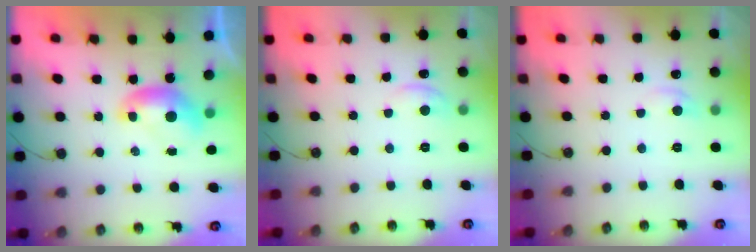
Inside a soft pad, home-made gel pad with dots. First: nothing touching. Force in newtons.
{"total": 0.0}
{"total": 1.6, "press": 1.4, "slide": 0.7}